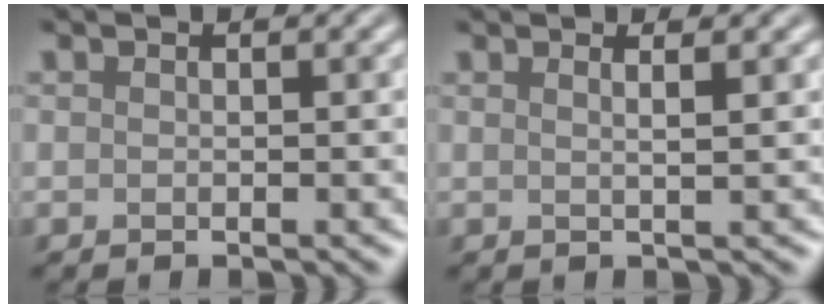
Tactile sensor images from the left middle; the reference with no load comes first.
{"total": 2.3, "force": [1.0, 1.0, 1.9], "torque": [-0.012, 0.012, -0.014]}